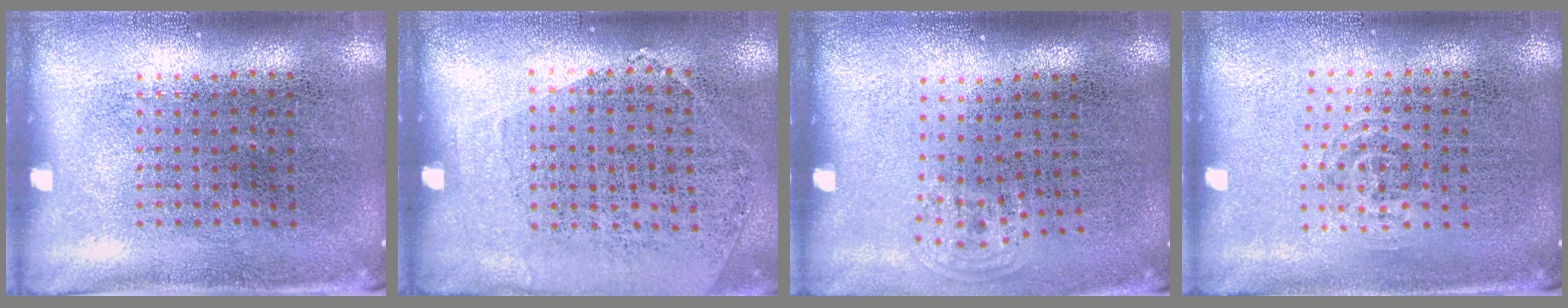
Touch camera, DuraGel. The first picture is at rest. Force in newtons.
{"total": 1.1, "press": 0.9, "slide": 0.7}
{"total": 0.8, "press": 0.6, "slide": 0.4}
{"total": 0.9, "press": 0.6, "slide": 0.7}